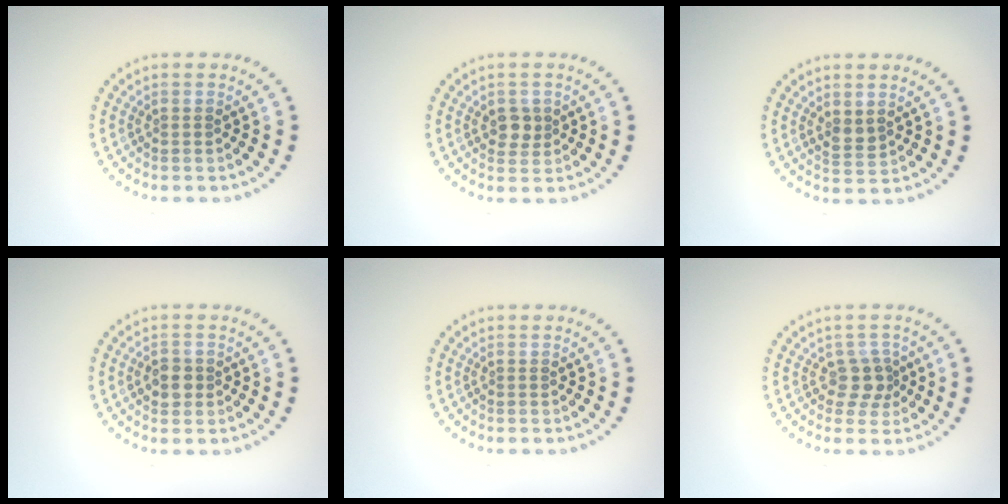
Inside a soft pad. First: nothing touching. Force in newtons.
{"total": 1.9, "press": 1.9, "slide": 0.6}
{"total": 1.5, "press": 1.4, "slide": 0.6}
{"total": 1.9, "press": 1.8, "slide": 0.5}
{"total": 0.0}
{"total": 2.3, "press": 1.8, "slide": 1.3}